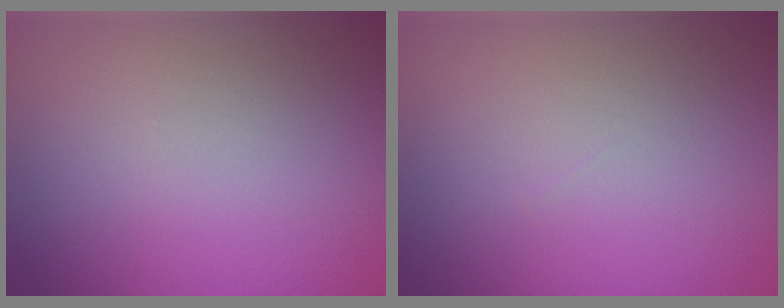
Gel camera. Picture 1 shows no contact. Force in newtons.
{"total": 0.0}